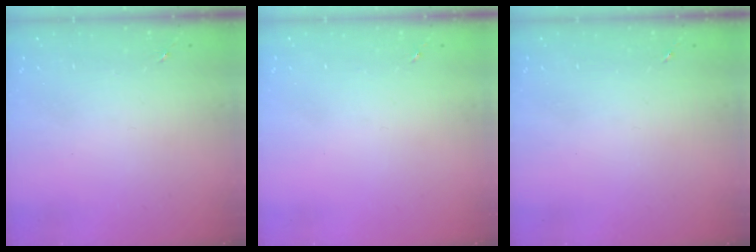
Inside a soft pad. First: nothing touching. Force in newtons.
{"total": 0.0}
{"total": 0.0}